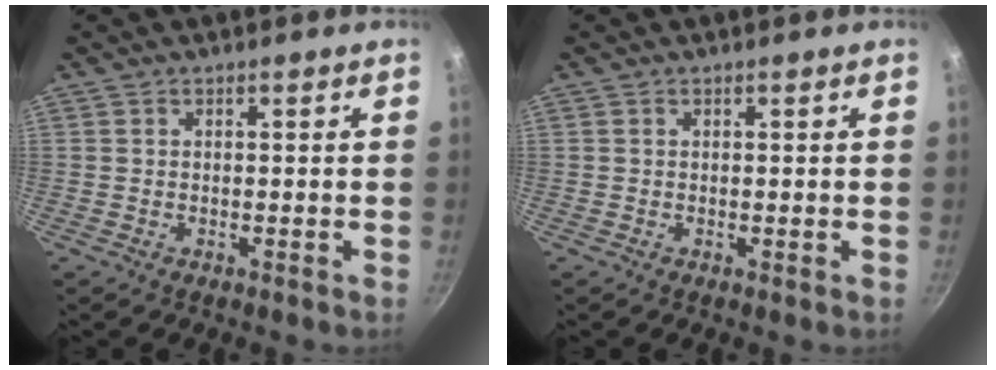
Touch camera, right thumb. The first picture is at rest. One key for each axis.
{"total": 0.0}